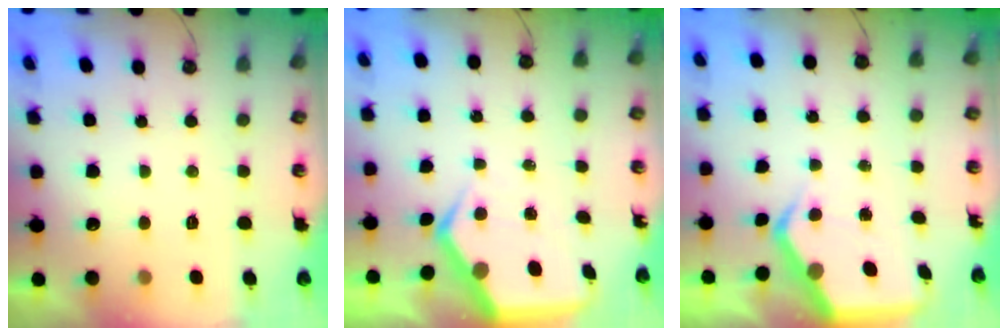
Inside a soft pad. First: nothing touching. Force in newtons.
{"total": 7.0, "press": 7.0, "slide": 0.7}
{"total": 4.9, "press": 4.9, "slide": 0.2}